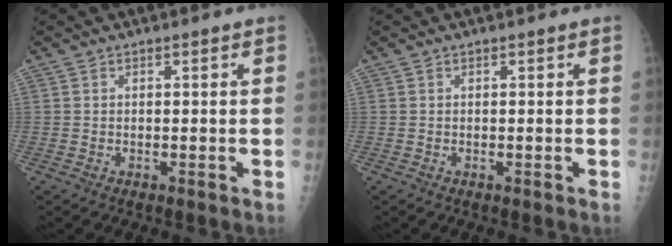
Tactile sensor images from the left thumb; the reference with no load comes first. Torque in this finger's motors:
{"motor_torque": [-0.06, 0.00, -0.17, -0.12, 0.00]}